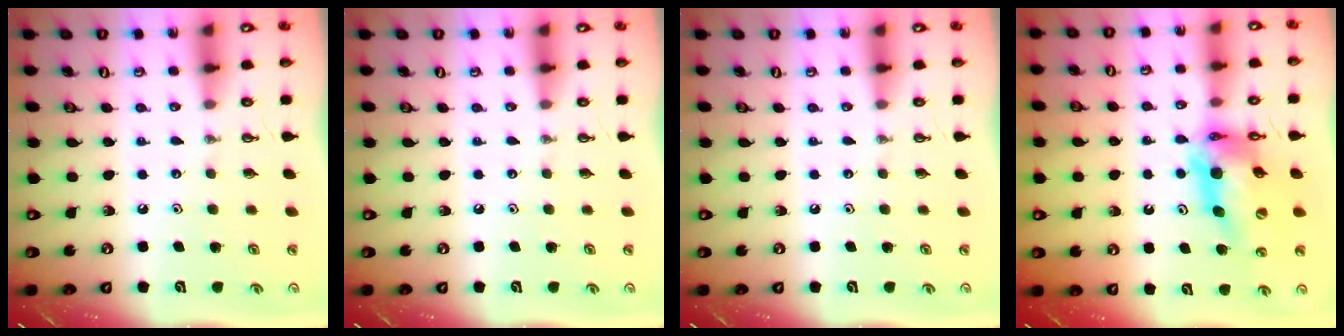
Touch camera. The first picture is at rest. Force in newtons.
{"total": 0.0}
{"total": 0.0}
{"total": 15.7, "press": 15.6, "slide": 1.4}